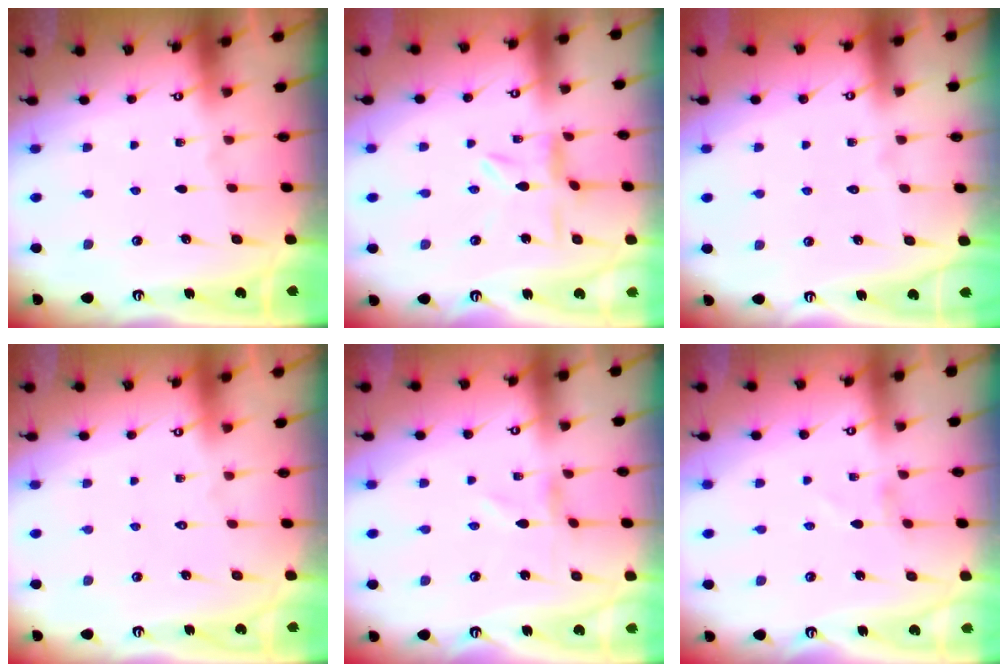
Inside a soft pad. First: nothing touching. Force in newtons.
{"total": 2.4, "press": 2.4, "slide": 0.3}
{"total": 1.7, "press": 1.7, "slide": 0.1}
{"total": 1.6, "press": 1.6, "slide": 0.1}
{"total": 1.0, "press": 1.0, "slide": 0.1}
{"total": 0.9, "press": 0.9, "slide": 0.1}